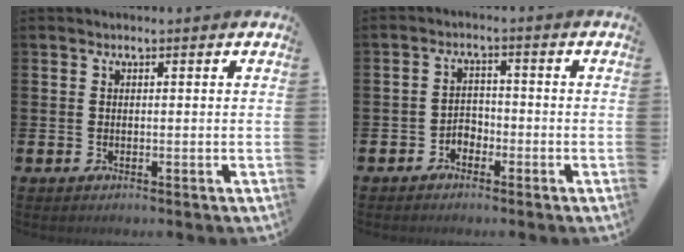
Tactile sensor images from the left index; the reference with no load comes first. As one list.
[{"total": 2.3, "force": [-1.8, 1.4, 0.4], "torque": [-0.013, 0.007, -0.041]}]